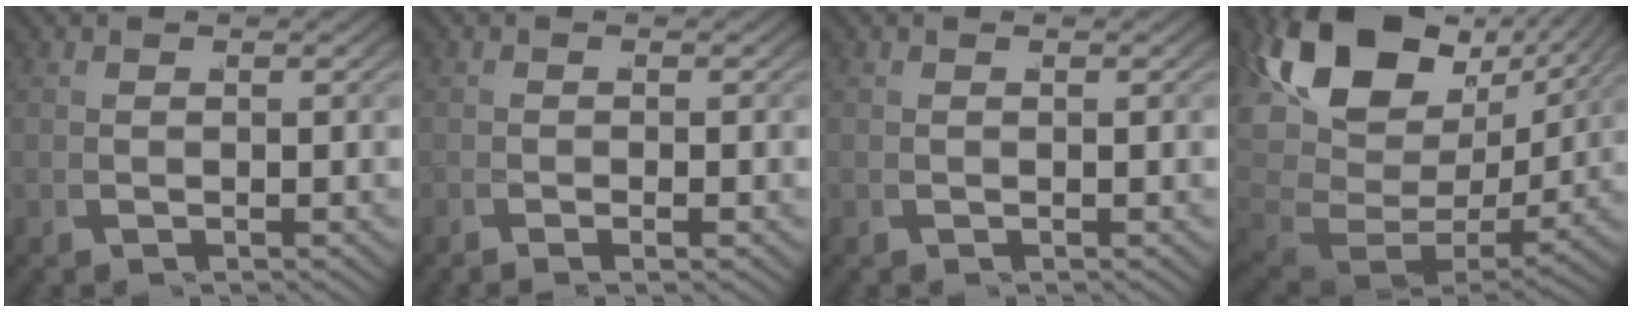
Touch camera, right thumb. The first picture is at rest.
{"total": 0.0}
{"total": 0.0}
{"total": 14.6, "force": [5.2, 8.6, 10.6], "torque": [-0.217, -0.013, 0.098]}